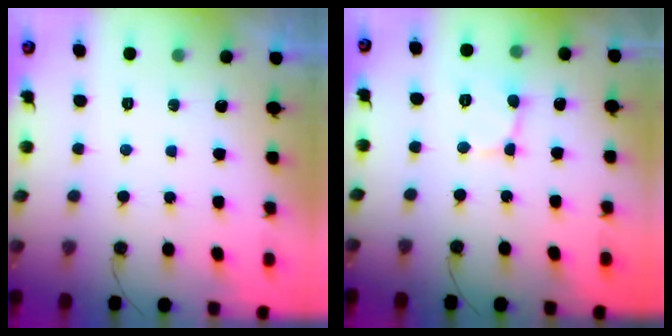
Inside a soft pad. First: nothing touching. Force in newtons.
{"total": 2.4, "press": 2.4, "slide": 0.1}